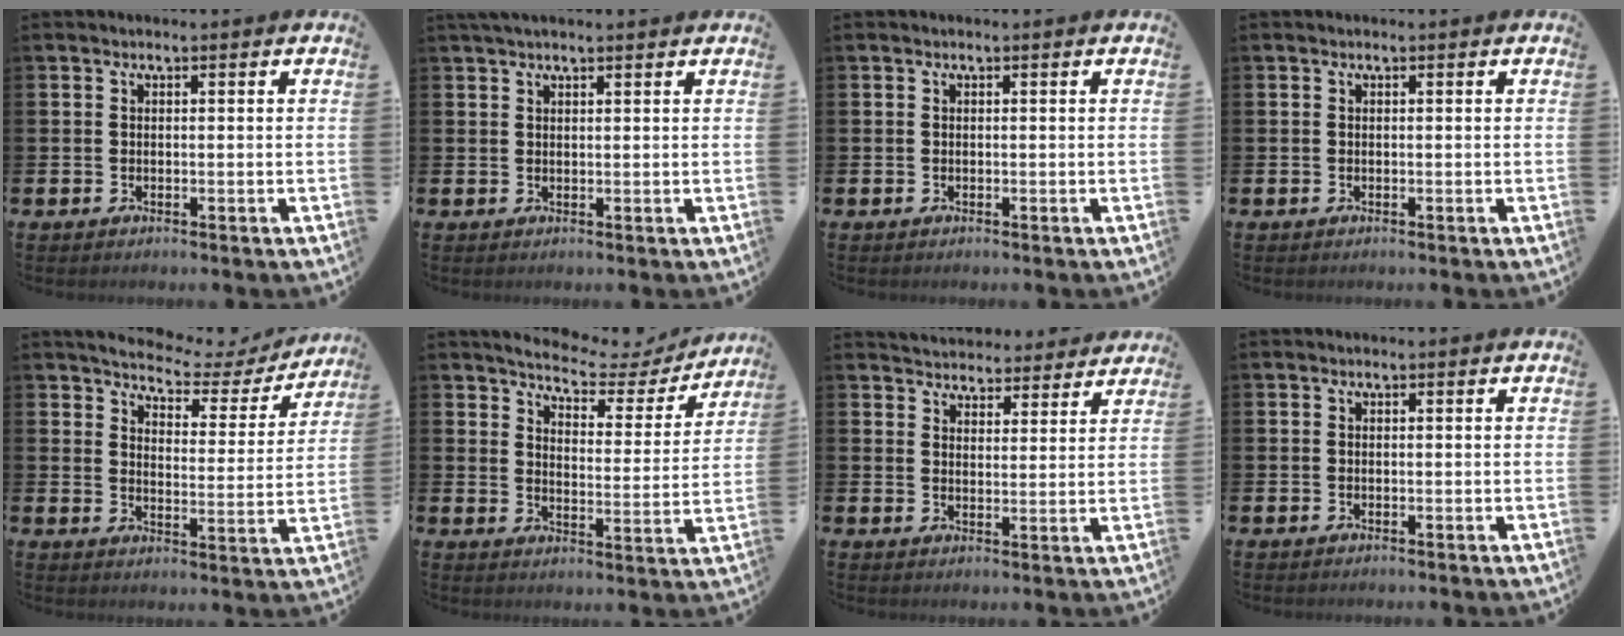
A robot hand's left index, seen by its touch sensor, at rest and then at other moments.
{"total": 1.8, "force": [1.5, 0.3, 0.8], "torque": [-0.017, 0.004, 0.028]}
{"total": 0.0}
{"total": 0.0}
{"total": 4.2, "force": [3.9, 1.5, 0.8], "torque": [-0.034, -0.034, 0.056]}
{"total": 4.9, "force": [4.5, 1.4, 1.2], "torque": [-0.040, -0.038, 0.070]}
{"total": 4.5, "force": [4.4, 0.9, -0.3], "torque": [-0.009, -0.029, 0.078]}
{"total": 0.0}